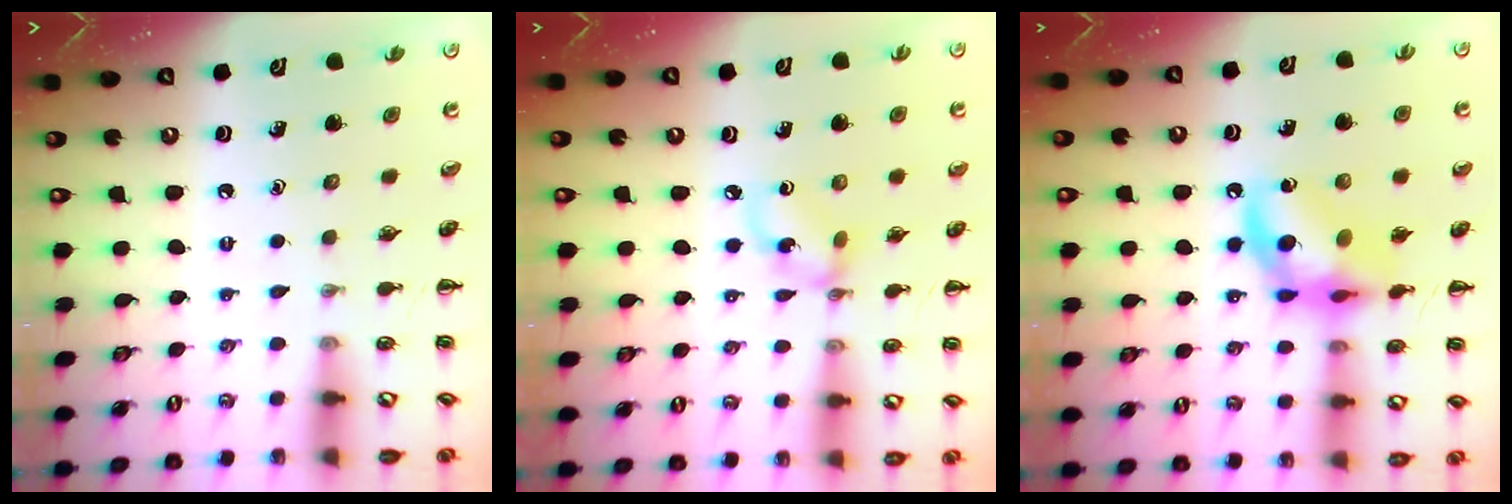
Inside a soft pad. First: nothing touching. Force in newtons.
{"total": 5.0, "press": 4.9, "slide": 1.2}
{"total": 13.4, "press": 13.2, "slide": 2.4}